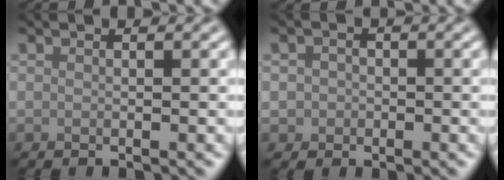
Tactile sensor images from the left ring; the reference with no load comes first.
{"total": 1.6, "force": [-0.2, 1.5, 0.3], "torque": [0.012, -0.004, -0.006]}